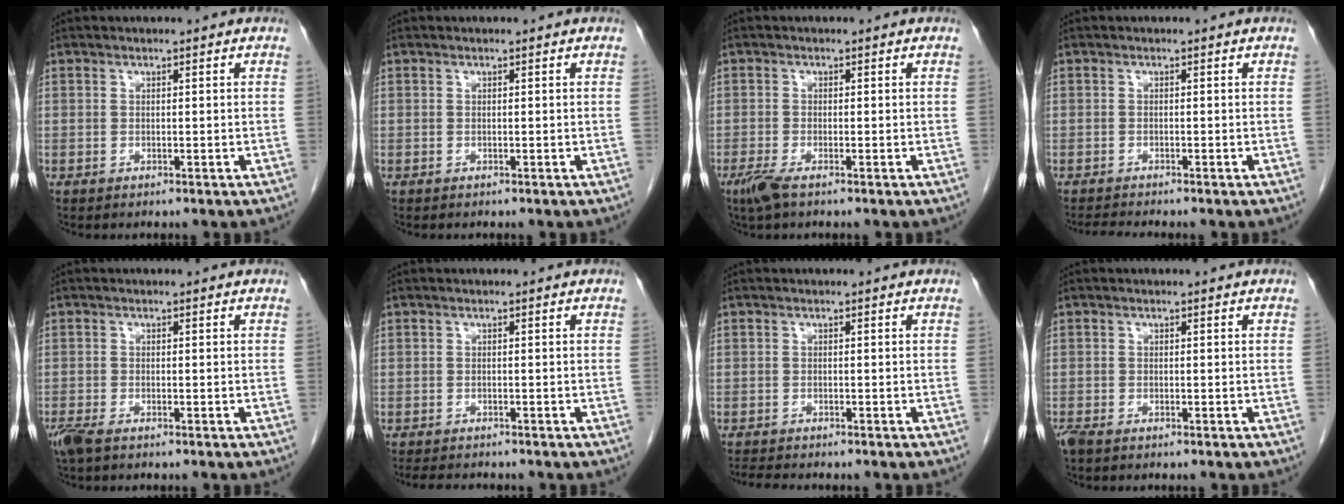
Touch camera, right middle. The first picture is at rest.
{"total": 0.0}
{"total": 2.5, "force": [-1.7, 0.4, 1.9], "torque": [-0.045, -0.007, -0.036]}
{"total": 1.7, "force": [-1.5, -0.6, 0.2], "torque": [-0.011, -0.010, -0.030]}
{"total": 3.2, "force": [-2.3, 1.0, 2.0], "torque": [-0.047, -0.010, -0.041]}
{"total": 4.2, "force": [-3.8, 0.9, 1.5], "torque": [-0.019, -0.009, -0.058]}
{"total": 2.4, "force": [-2.3, 0.1, 0.8], "torque": [-0.015, -0.010, -0.037]}
{"total": 1.8, "force": [-1.4, 0.6, 1.0], "torque": [-0.026, -0.006, -0.025]}